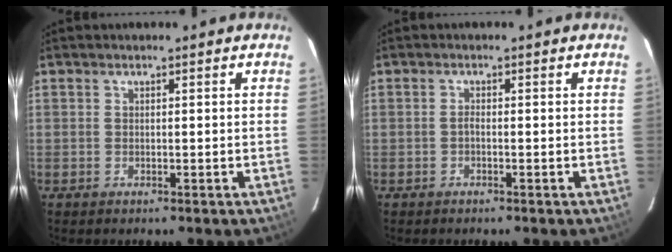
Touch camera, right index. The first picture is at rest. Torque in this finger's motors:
{"motor_torque": [0.18, 0.06, 0.11, 0.02]}